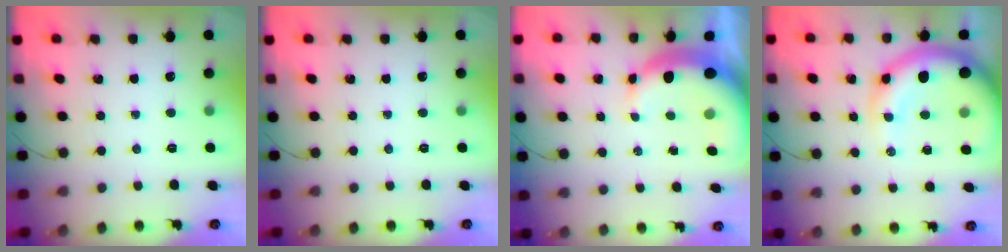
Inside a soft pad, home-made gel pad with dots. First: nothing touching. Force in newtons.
{"total": 0.0}
{"total": 10.3, "press": 10.1, "slide": 1.8}
{"total": 12.6, "press": 12.1, "slide": 3.4}